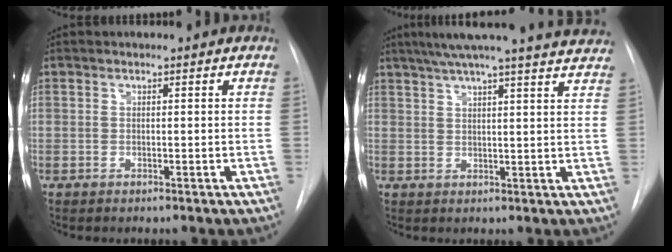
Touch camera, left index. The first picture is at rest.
{"total": 22.0, "force": [19.9, 0.4, 9.5], "torque": [-0.147, -0.013, 0.244]}